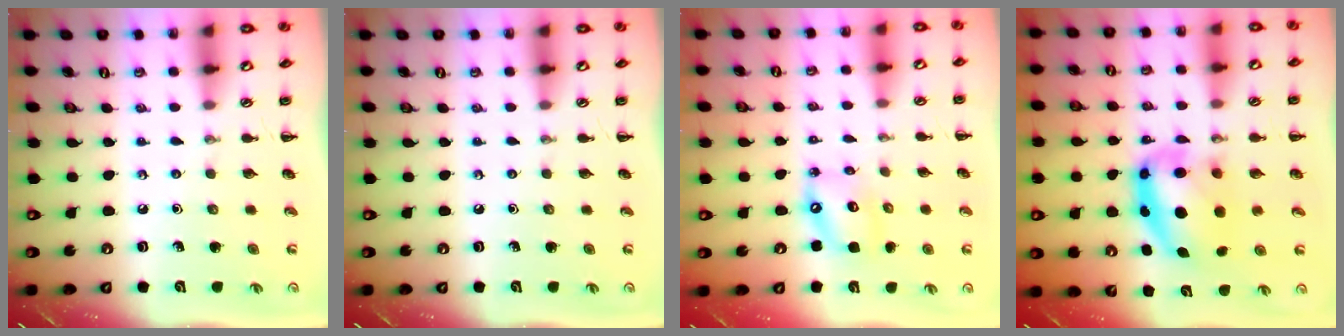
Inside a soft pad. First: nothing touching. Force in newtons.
{"total": 0.0}
{"total": 9.5, "press": 9.3, "slide": 2.1}
{"total": 10.5, "press": 10.2, "slide": 2.6}